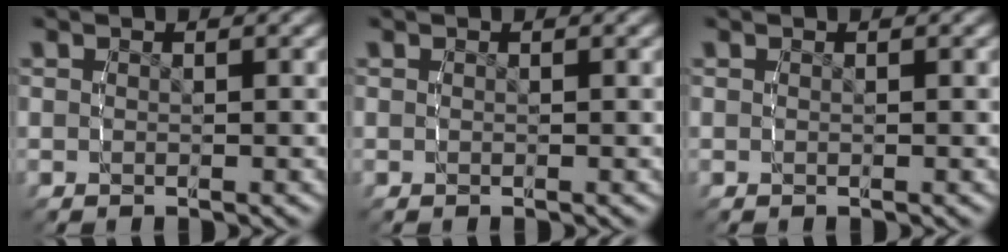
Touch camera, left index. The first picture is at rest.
{"total": 0.0}
{"total": 0.0}